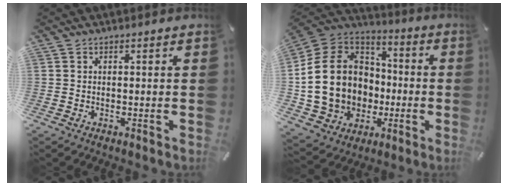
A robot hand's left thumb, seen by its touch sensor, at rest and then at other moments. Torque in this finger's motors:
{"motor_torque": [2.16, 2.85, 2.06, 0.71, 0.35]}